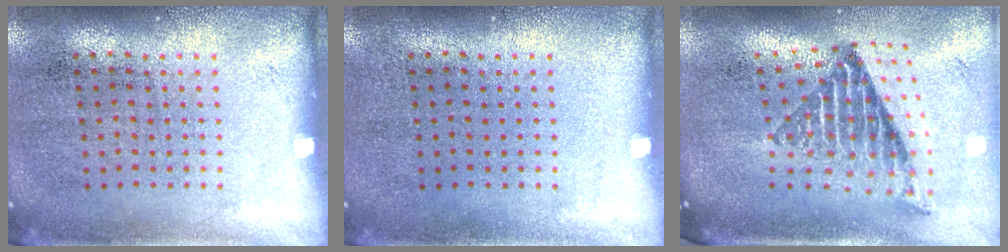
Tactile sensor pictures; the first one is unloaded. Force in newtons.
{"total": 0.0}
{"total": 1.9, "press": 1.4, "slide": 1.2}